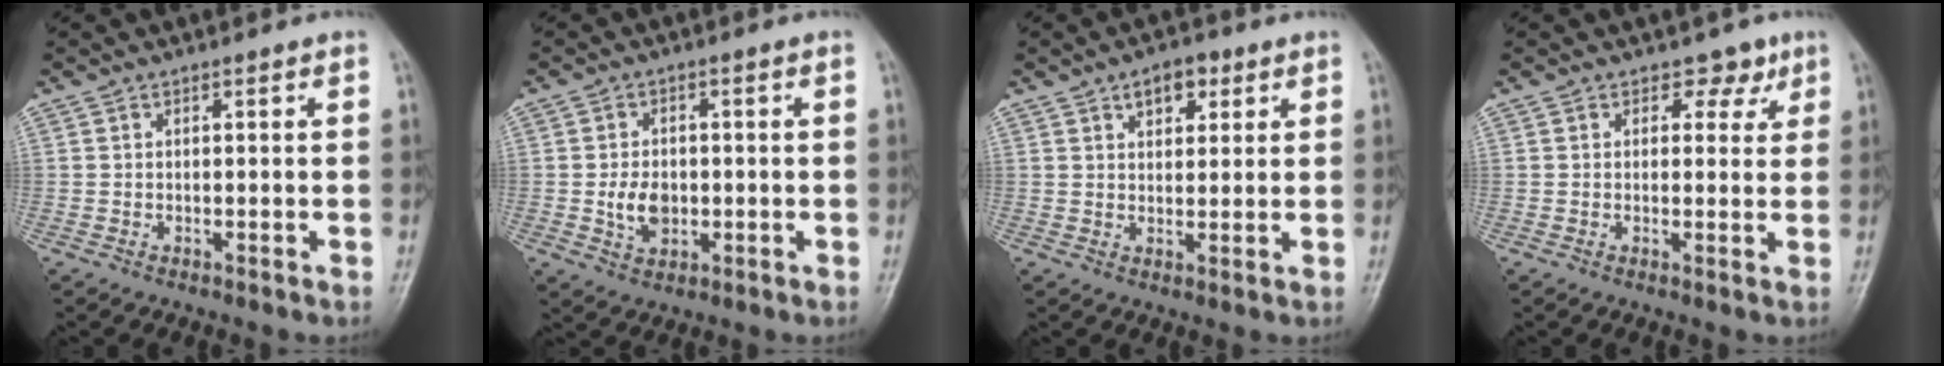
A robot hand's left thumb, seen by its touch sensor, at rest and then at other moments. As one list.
[{"total": 5.6, "force": [-0.8, 4.0, 3.8], "torque": [-0.050, 0.000, -0.009]}, {"total": 5.3, "force": [2.8, 3.1, 3.3], "torque": [-0.024, -0.009, 0.038]}, {"total": 3.3, "force": [2.0, 2.4, 1.1], "torque": [0.014, -0.008, 0.022]}]